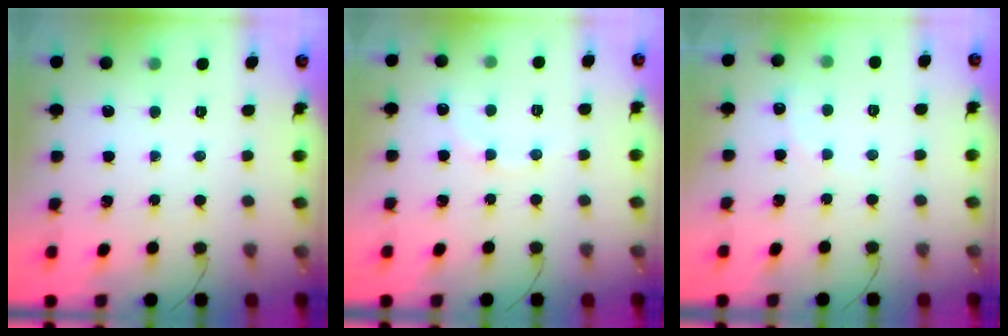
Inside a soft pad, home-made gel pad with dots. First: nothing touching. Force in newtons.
{"total": 5.0, "press": 4.8, "slide": 1.6}
{"total": 5.7, "press": 5.6, "slide": 1.3}